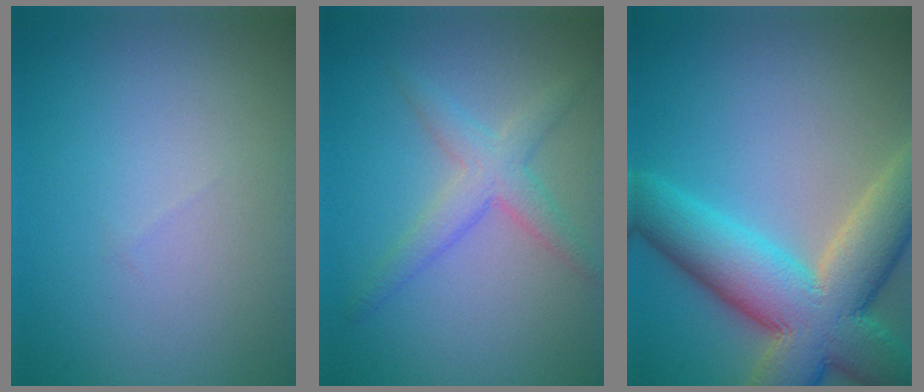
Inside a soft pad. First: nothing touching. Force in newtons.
{"total": 3.2, "press": 3.2, "slide": 0.1}
{"total": 11.9, "press": 11.9, "slide": 0.9}